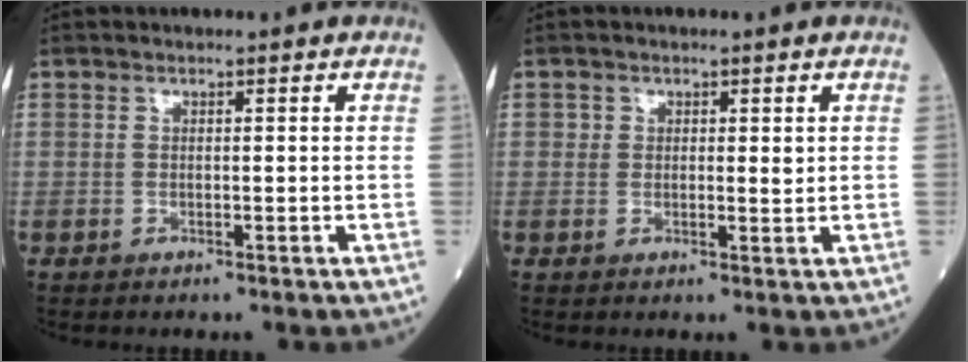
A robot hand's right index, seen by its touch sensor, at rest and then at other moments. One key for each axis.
{"total": 1.7, "fx": 0.5, "fy": 1.1, "fz": 1.1, "tx": -0.010, "ty": -0.002, "tz": 0.004}